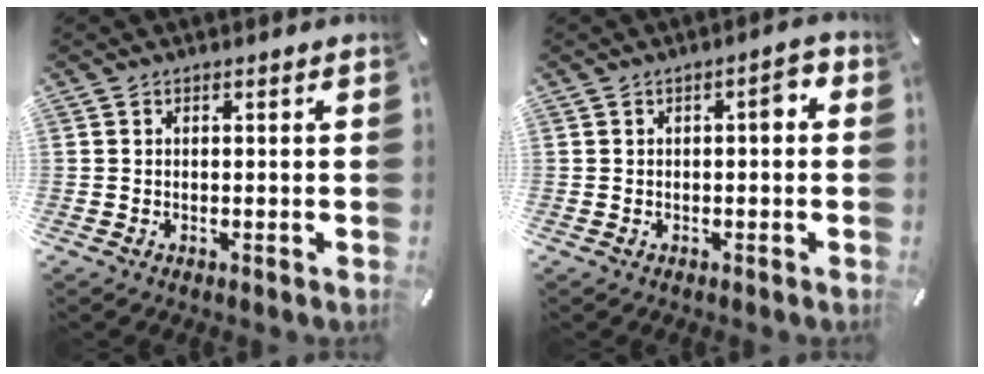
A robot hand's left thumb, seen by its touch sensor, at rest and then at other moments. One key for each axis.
{"total": 3.7, "fx": 0.2, "fy": 1.5, "fz": 3.4, "tx": -0.042, "ty": 0.005, "tz": -0.006}